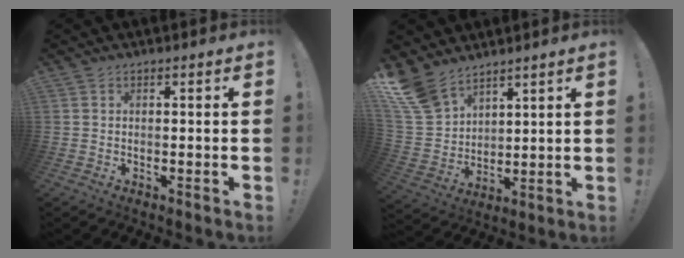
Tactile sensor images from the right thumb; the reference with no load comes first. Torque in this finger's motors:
{"motor_torque": [0.27, 2.14, 0.82, 0.79, 0.06]}